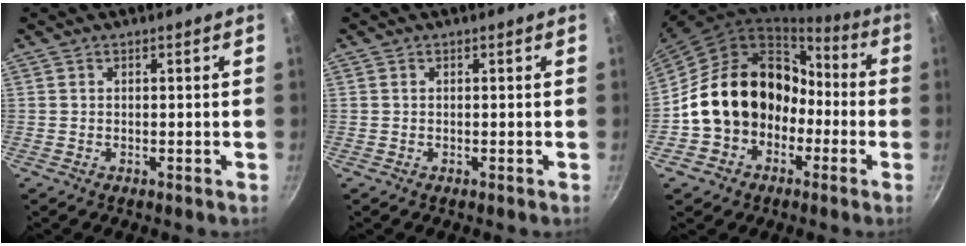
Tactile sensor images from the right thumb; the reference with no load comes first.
{"total": 0.0}
{"total": 18.4, "force": [-3.7, 15.1, 9.8], "torque": [-0.128, 0.074, -0.045]}